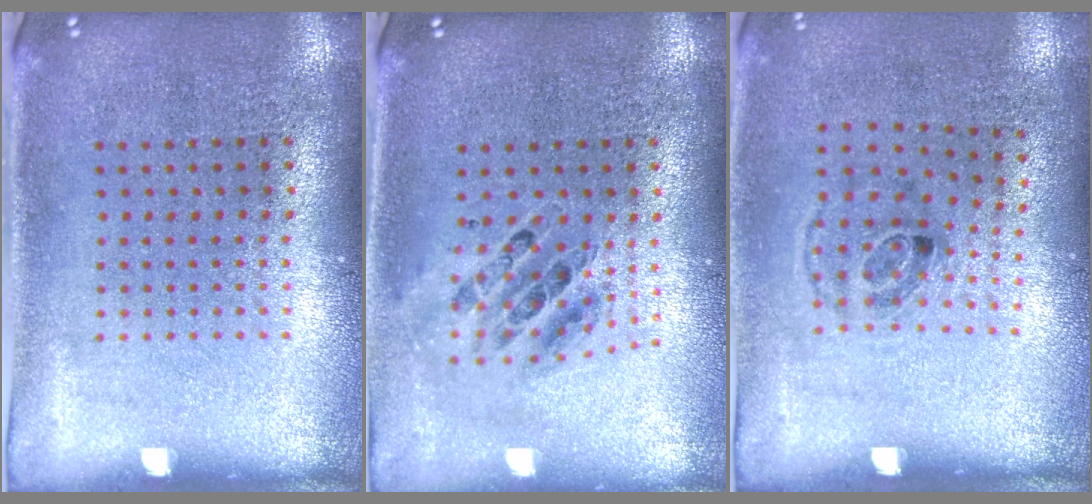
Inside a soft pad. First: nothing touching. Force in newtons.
{"total": 0.8, "press": 0.8, "slide": 0.1}
{"total": 1.2, "press": 0.7, "slide": 0.9}